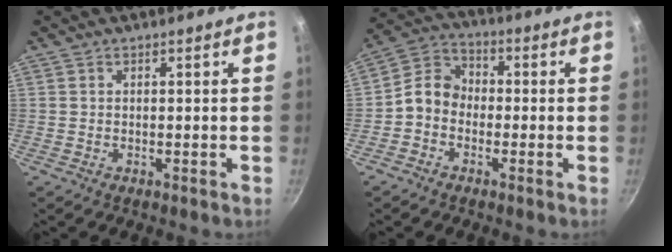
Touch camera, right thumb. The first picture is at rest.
{"total": 6.9, "force": [-1.8, 5.6, 3.6], "torque": [-0.045, 0.029, -0.058]}